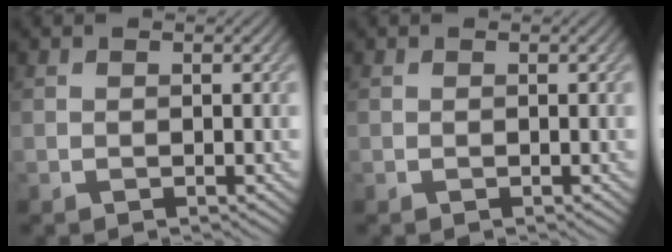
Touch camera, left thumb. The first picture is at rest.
{"total": 0.0}